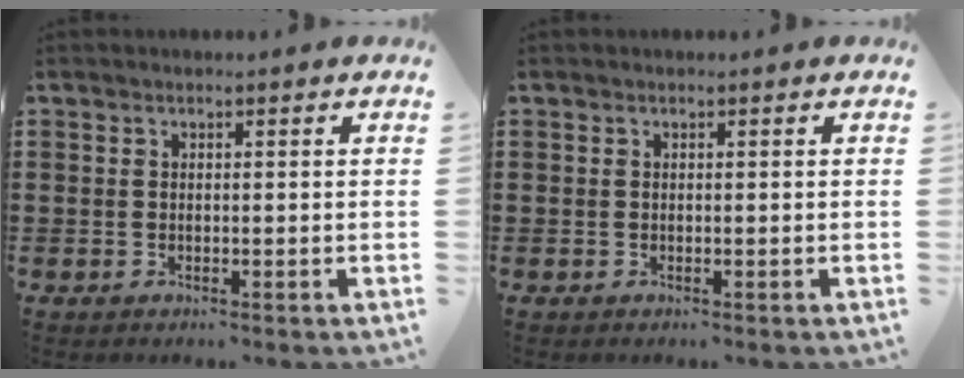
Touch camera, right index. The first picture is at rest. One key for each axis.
{"total": 0.0}